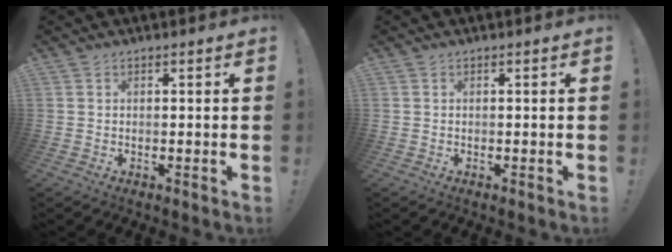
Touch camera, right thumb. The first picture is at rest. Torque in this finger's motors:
{"motor_torque": [0.00, 0.00, 0.00, 0.00, 0.00]}